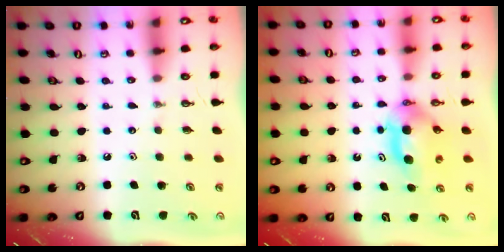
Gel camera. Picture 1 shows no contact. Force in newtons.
{"total": 5.5, "press": 5.1, "slide": 2.0}